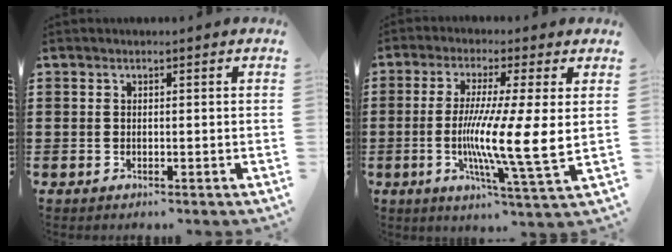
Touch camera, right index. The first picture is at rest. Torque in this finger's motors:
{"motor_torque": [2.14, 0.00, 0.87, 0.21]}